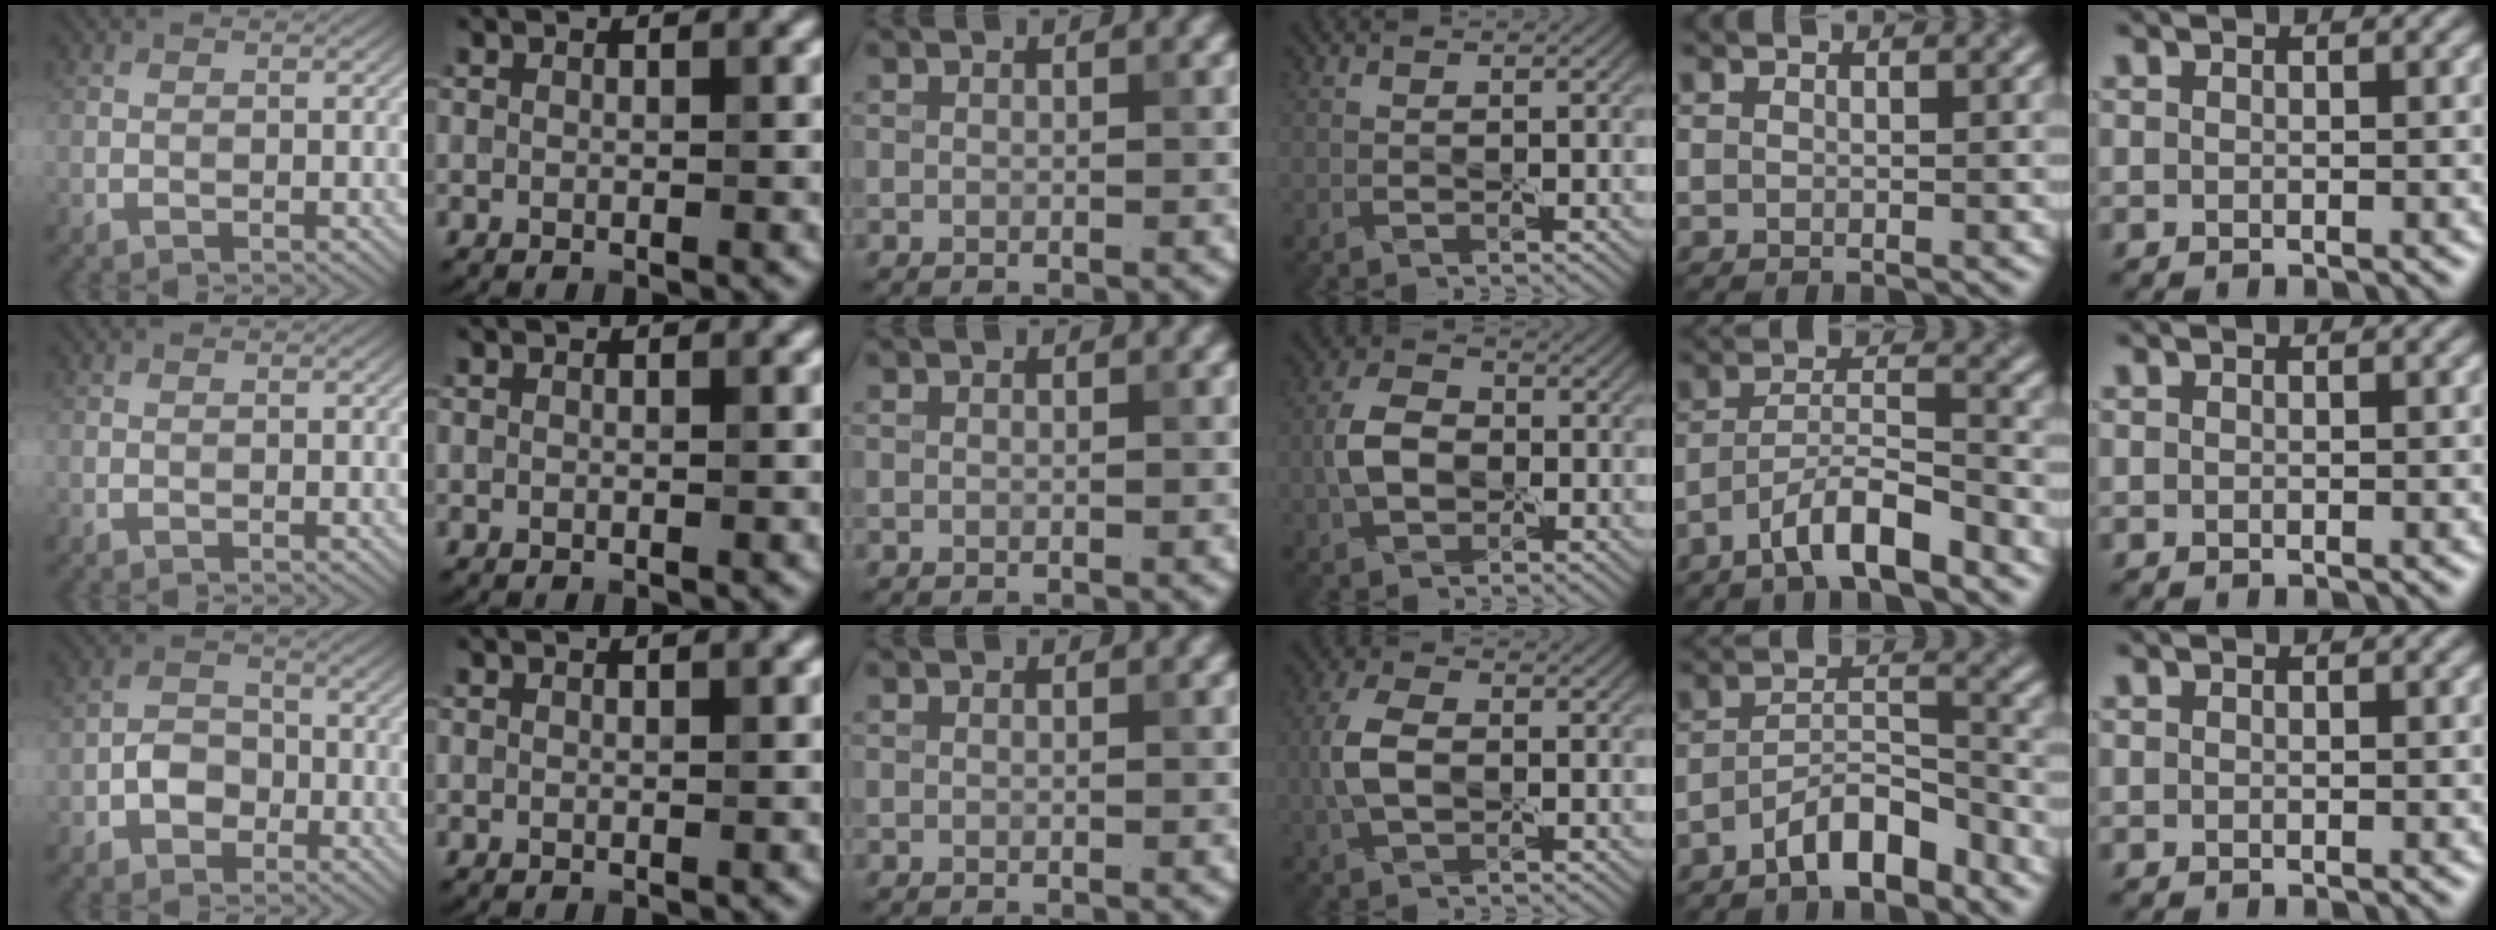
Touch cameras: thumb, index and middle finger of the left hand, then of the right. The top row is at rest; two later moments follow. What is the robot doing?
{"motion": "peel", "object": "bandage"}